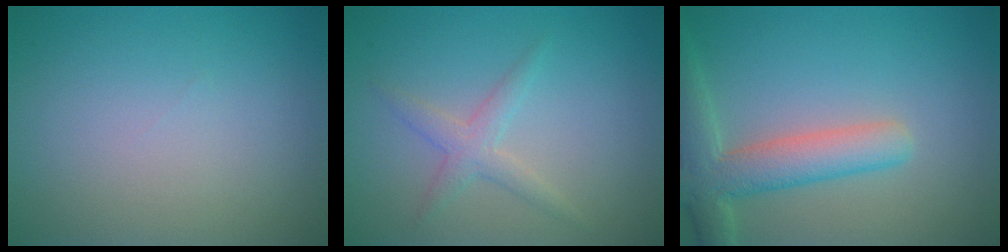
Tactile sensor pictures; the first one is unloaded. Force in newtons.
{"total": 2.1, "press": 2.1, "slide": 0.0}
{"total": 5.3, "press": 5.3, "slide": 0.4}